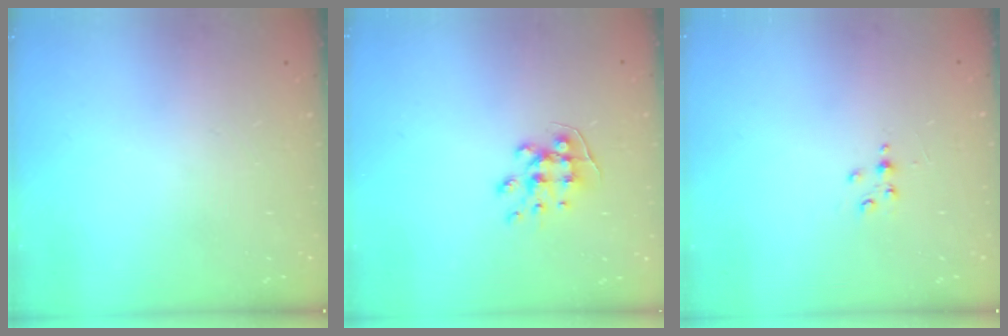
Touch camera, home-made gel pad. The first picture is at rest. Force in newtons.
{"total": 7.3, "press": 7.3, "slide": 0.7}
{"total": 3.9, "press": 3.8, "slide": 0.6}